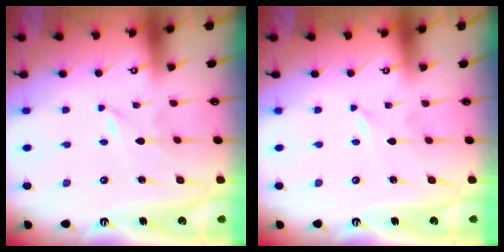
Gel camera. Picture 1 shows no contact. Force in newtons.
{"total": 0.0}